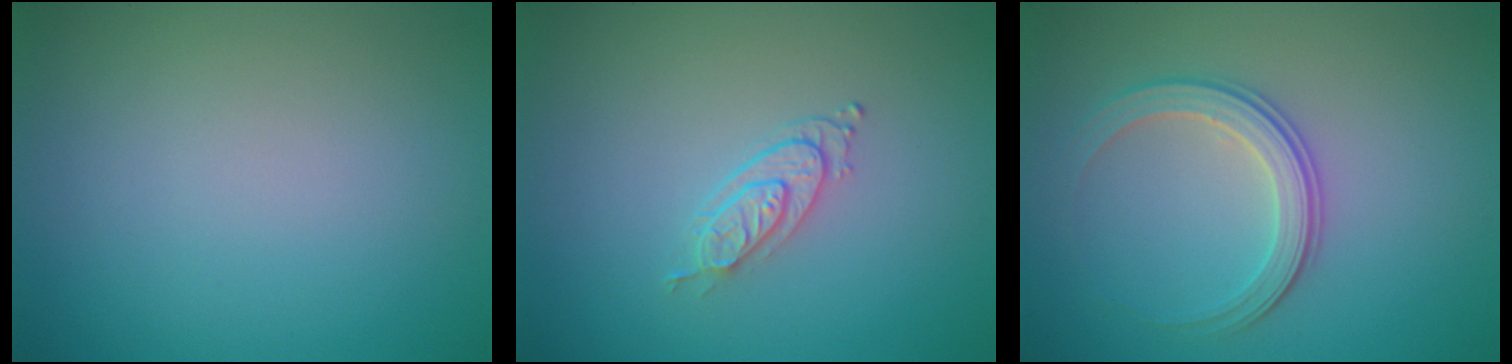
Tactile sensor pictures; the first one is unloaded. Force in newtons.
{"total": 2.0, "press": 1.4, "slide": 1.4}
{"total": 2.9, "press": 2.7, "slide": 1.0}